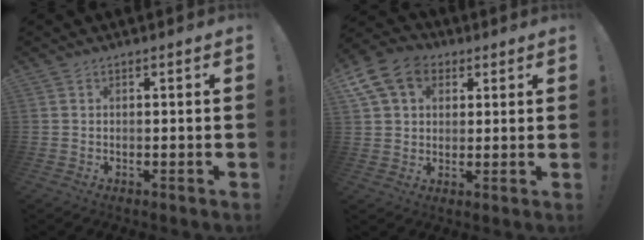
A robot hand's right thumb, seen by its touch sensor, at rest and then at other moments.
{"total": 13.4, "force": [5.5, 10.1, 6.9], "torque": [-0.111, -0.018, 0.110]}